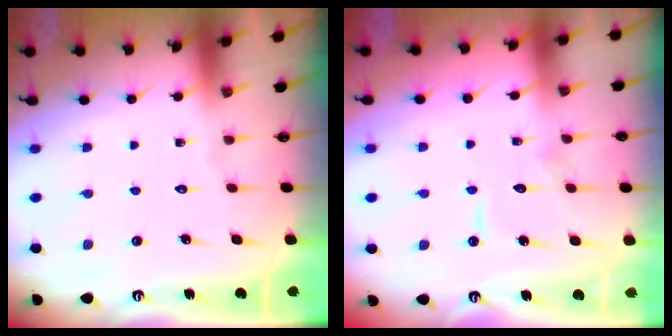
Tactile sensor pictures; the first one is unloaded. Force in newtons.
{"total": 7.0, "press": 7.0, "slide": 0.6}